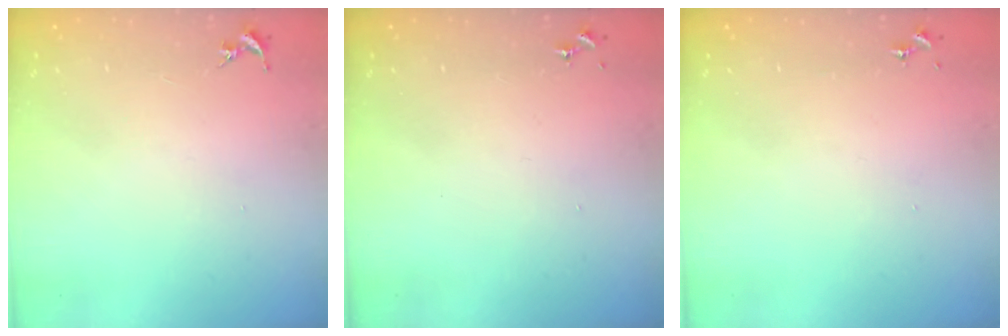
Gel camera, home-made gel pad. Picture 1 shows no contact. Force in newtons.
{"total": 0.0}
{"total": 0.0}